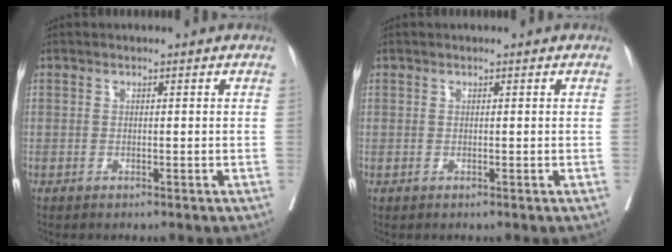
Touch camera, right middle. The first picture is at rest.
{"total": 0.0}